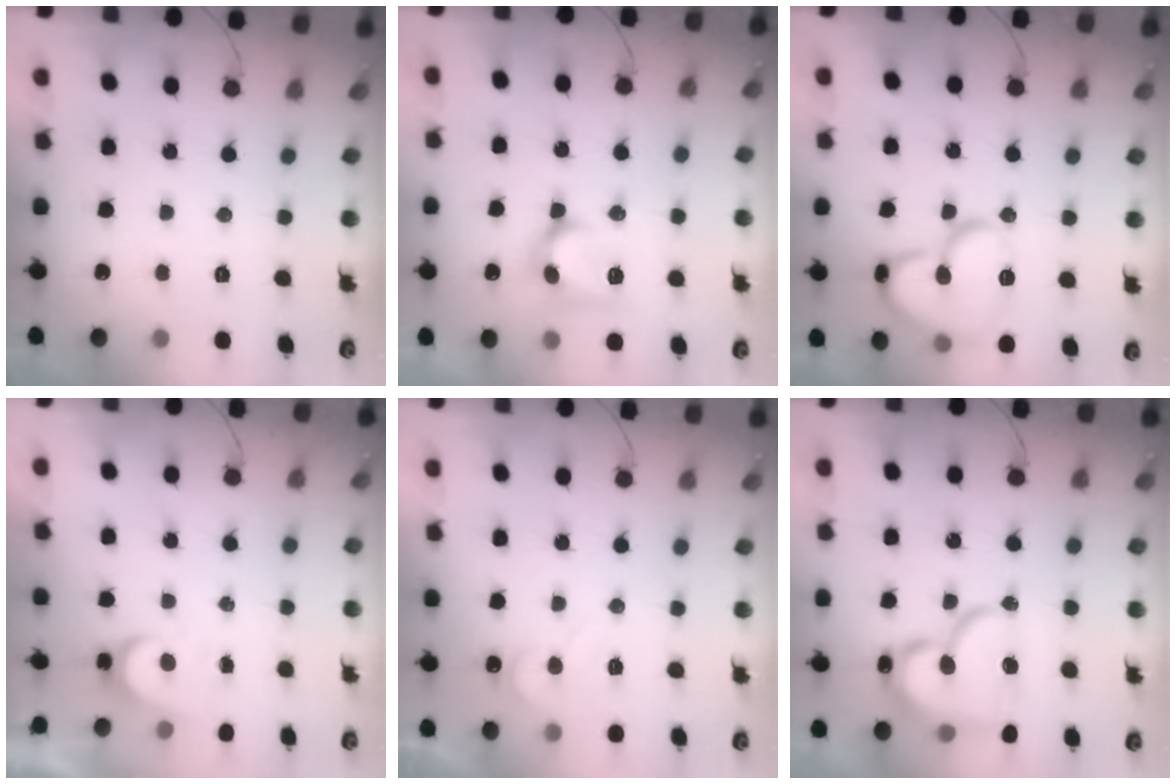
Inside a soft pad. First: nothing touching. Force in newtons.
{"total": 10.7, "press": 10.7, "slide": 0.6}
{"total": 16.4, "press": 16.3, "slide": 2.1}
{"total": 3.4, "press": 3.4, "slide": 0.3}
{"total": 7.0, "press": 6.9, "slide": 0.7}
{"total": 18.4, "press": 18.3, "slide": 1.5}